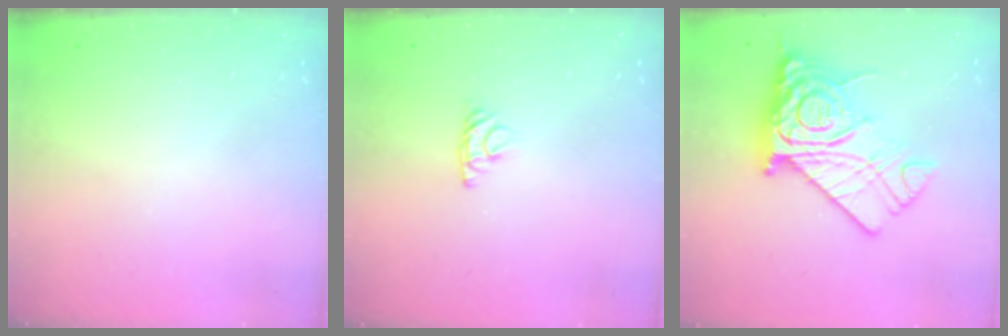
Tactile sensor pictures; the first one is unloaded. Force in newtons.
{"total": 4.3, "press": 4.3, "slide": 0.7}
{"total": 21.4, "press": 21.3, "slide": 2.0}